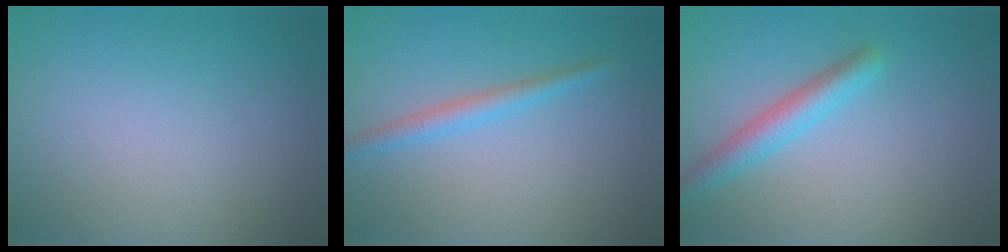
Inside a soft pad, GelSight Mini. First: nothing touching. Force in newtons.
{"total": 2.0, "press": 2.0, "slide": 0.1}
{"total": 2.9, "press": 2.9, "slide": 0.1}